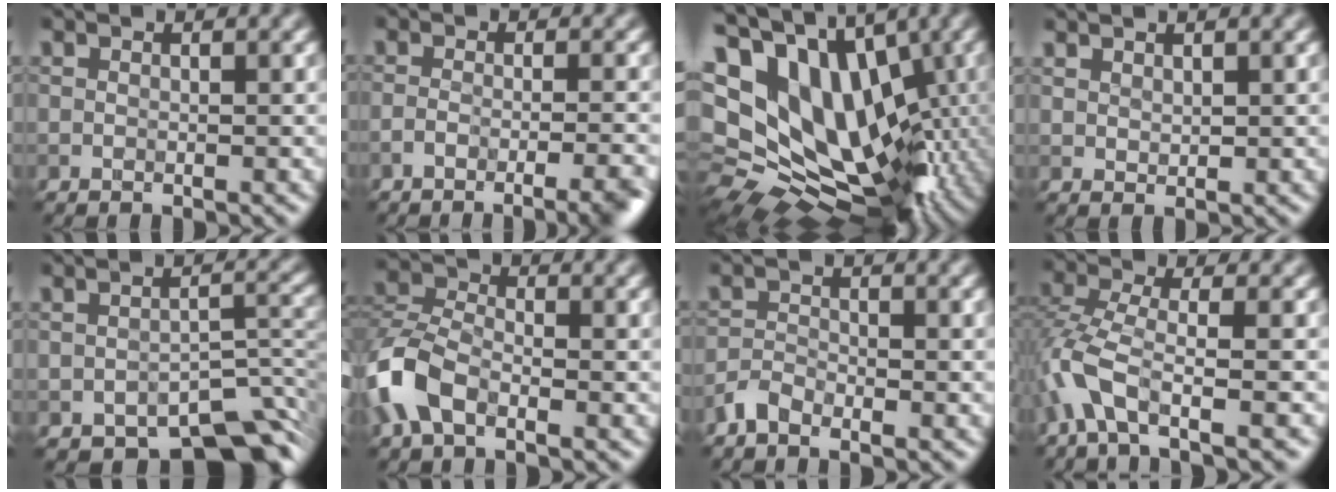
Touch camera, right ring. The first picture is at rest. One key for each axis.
{"total": 5.1, "fx": -3.9, "fy": 1.2, "fz": 3.1, "tx": -0.038, "ty": -0.002, "tz": -0.051}
{"total": 19.3, "fx": 4.0, "fy": 13.4, "fz": 13.2, "tx": -0.208, "ty": 0.007, "tz": 0.099}
{"total": 1.1, "fx": 1.1, "fy": 0.3, "fz": 0.0, "tx": 0.000, "ty": 0.001, "tz": 0.023}
{"total": 5.9, "fx": -4.2, "fy": 2.4, "fz": 3.3, "tx": -0.025, "ty": -0.003, "tz": -0.066}
{"total": 6.1, "fx": -3.0, "fy": 3.6, "fz": 3.9, "tx": -0.091, "ty": 0.007, "tz": -0.074}
{"total": 1.4, "fx": -1.2, "fy": 0.6, "fz": 0.3, "tx": -0.006, "ty": 0.007, "tz": -0.034}
{"total": 4.7, "fx": -2.6, "fy": 1.4, "fz": 3.7, "tx": -0.084, "ty": 0.000, "tz": -0.064}